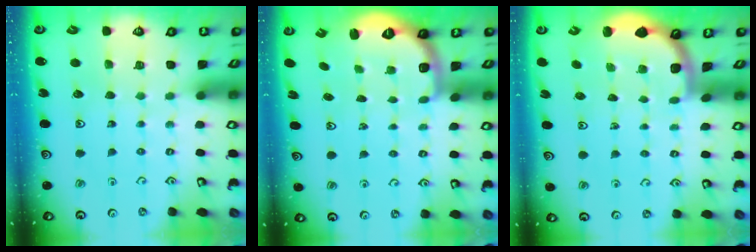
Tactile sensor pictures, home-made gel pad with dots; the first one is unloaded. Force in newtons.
{"total": 2.6, "press": 1.6, "slide": 2.1}
{"total": 1.7, "press": 1.6, "slide": 0.1}